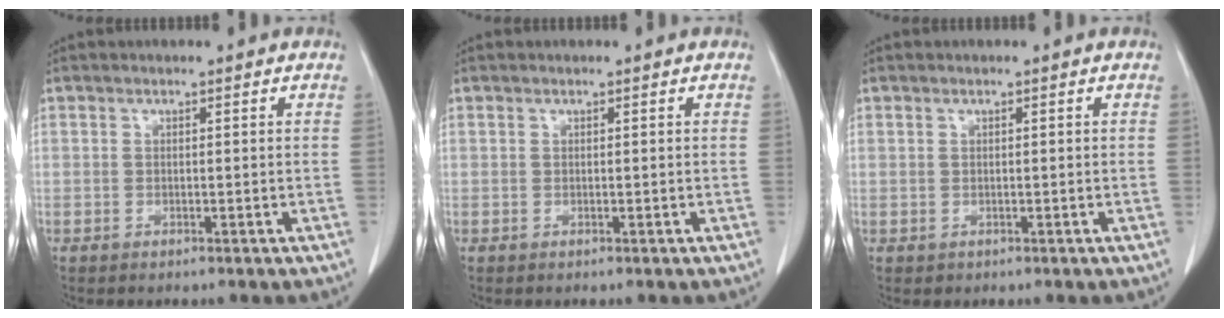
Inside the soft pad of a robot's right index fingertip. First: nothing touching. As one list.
[{"total": 0.0}, {"total": 0.6, "force": [-0.1, 0.6, 0.0], "torque": [0.003, 0.005, -0.002]}]